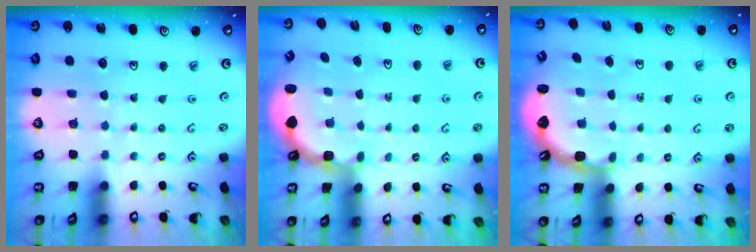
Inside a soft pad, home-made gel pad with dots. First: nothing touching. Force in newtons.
{"total": 2.5, "press": 1.9, "slide": 1.6}
{"total": 2.6, "press": 2.3, "slide": 1.3}